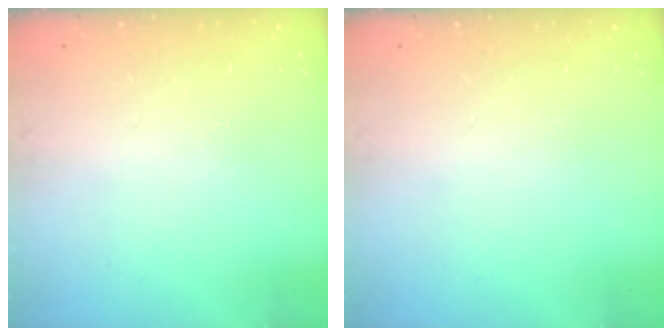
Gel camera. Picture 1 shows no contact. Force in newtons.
{"total": 0.0}